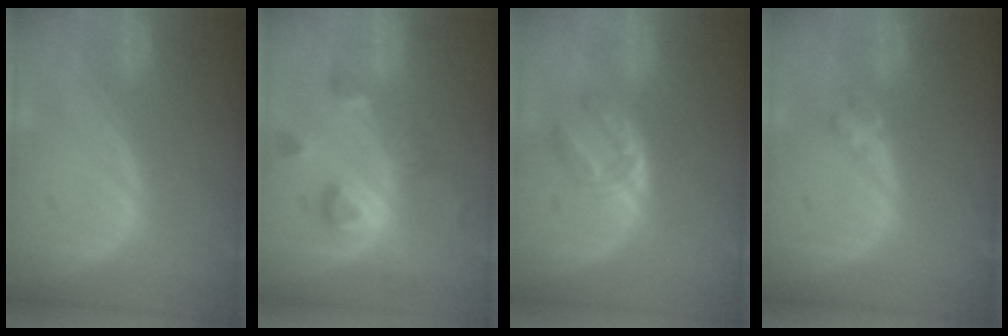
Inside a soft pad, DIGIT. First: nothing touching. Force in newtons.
{"total": 7.2, "press": 7.1, "slide": 1.0}
{"total": 6.0, "press": 4.8, "slide": 3.5}
{"total": 2.0, "press": 2.0, "slide": 0.2}